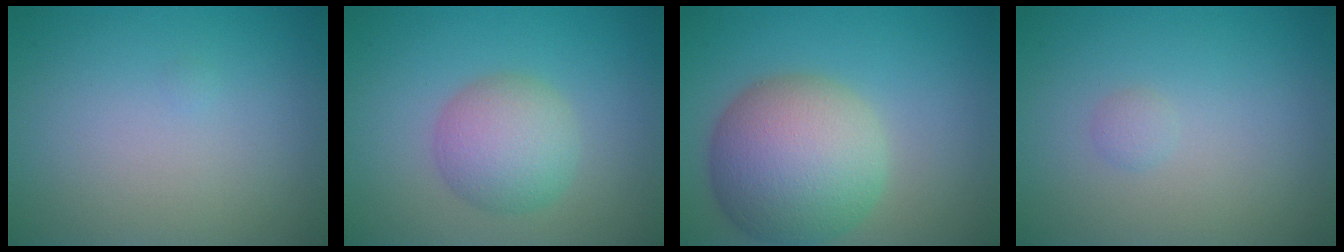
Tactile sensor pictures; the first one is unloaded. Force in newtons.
{"total": 4.4, "press": 4.4, "slide": 0.1}
{"total": 9.4, "press": 9.4, "slide": 0.3}
{"total": 0.6, "press": 0.6, "slide": 0.0}